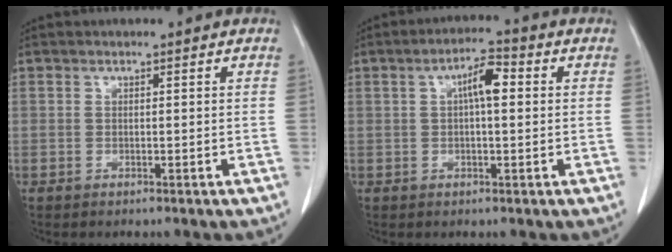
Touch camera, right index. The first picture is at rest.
{"total": 5.2, "force": [1.0, 1.4, 4.9], "torque": [-0.083, 0.017, 0.015]}